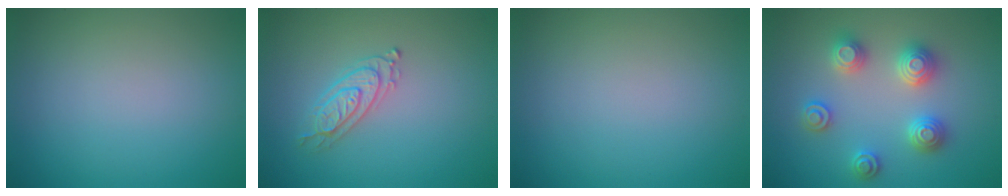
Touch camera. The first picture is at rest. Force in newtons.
{"total": 2.2, "press": 2.1, "slide": 0.4}
{"total": 0.0}
{"total": 4.4, "press": 4.4, "slide": 0.6}